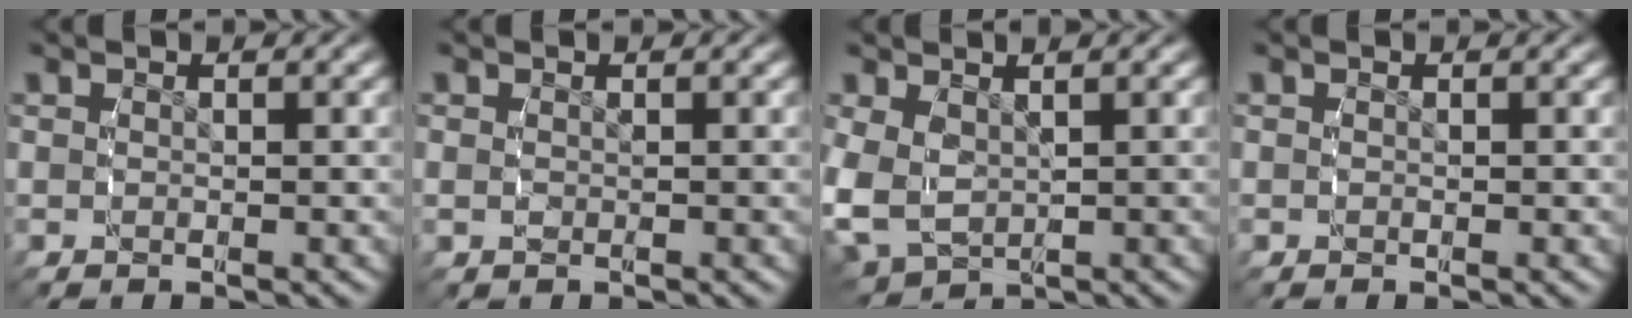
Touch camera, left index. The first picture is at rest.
{"total": 1.0, "force": [-0.1, 0.7, 0.6], "torque": [-0.020, -0.006, 0.002]}
{"total": 6.5, "force": [-0.6, 5.7, 3.1], "torque": [-0.110, -0.034, 0.002]}
{"total": 0.8, "force": [-0.1, 0.8, 0.1], "torque": [-0.012, -0.004, -0.001]}